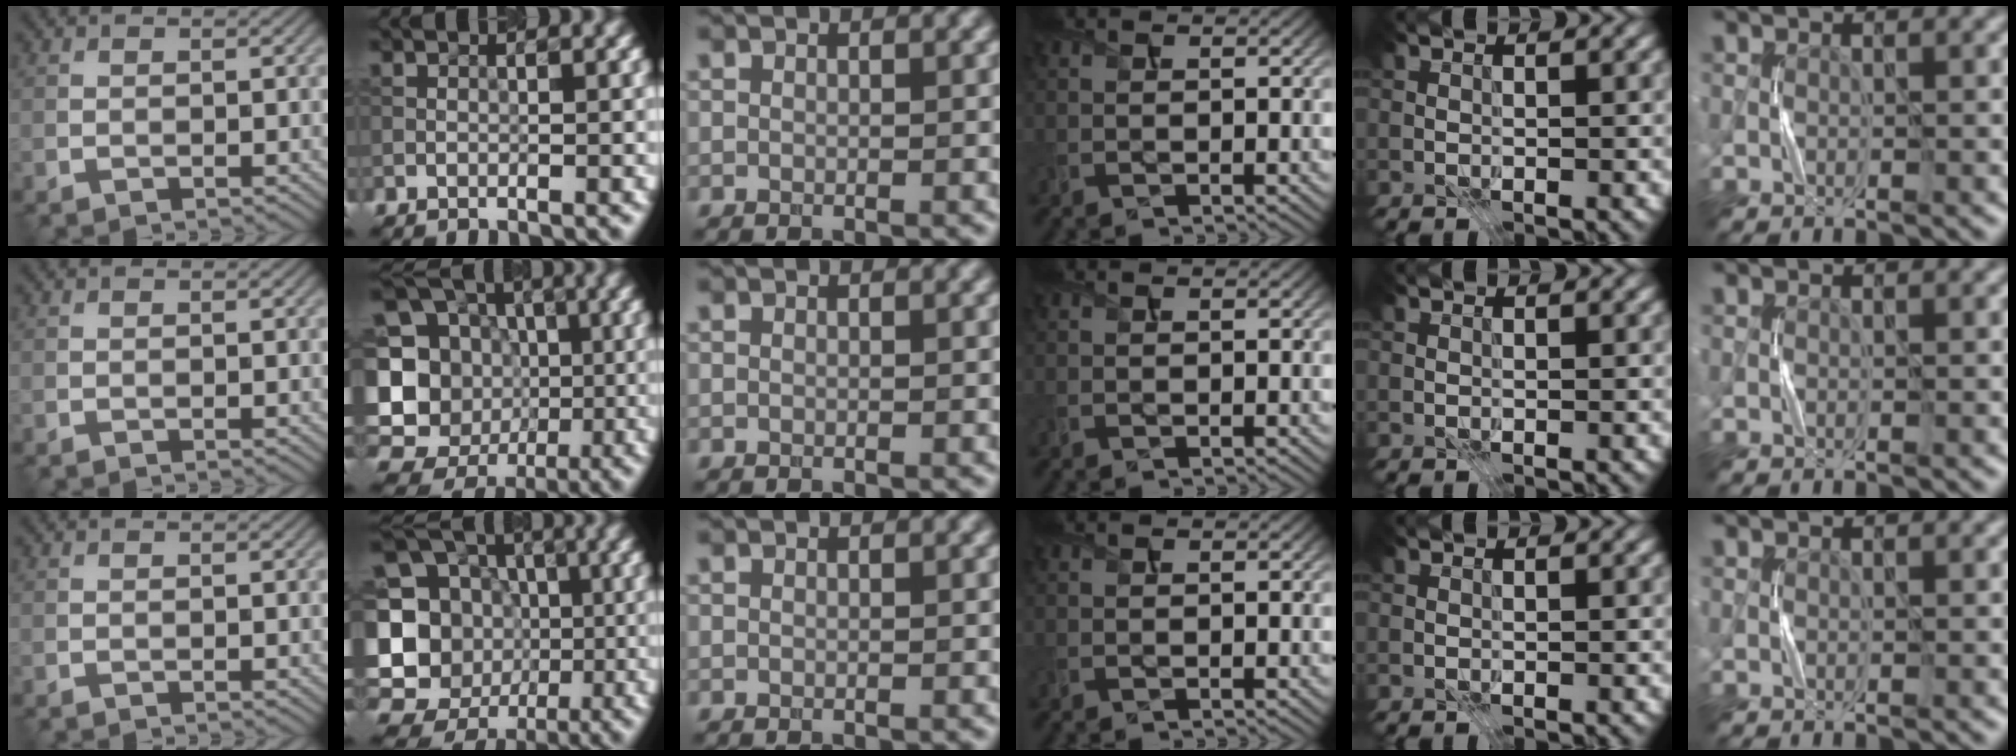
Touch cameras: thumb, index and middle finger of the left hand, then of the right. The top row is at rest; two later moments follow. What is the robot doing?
{"motion": "press", "object": "sticker"}